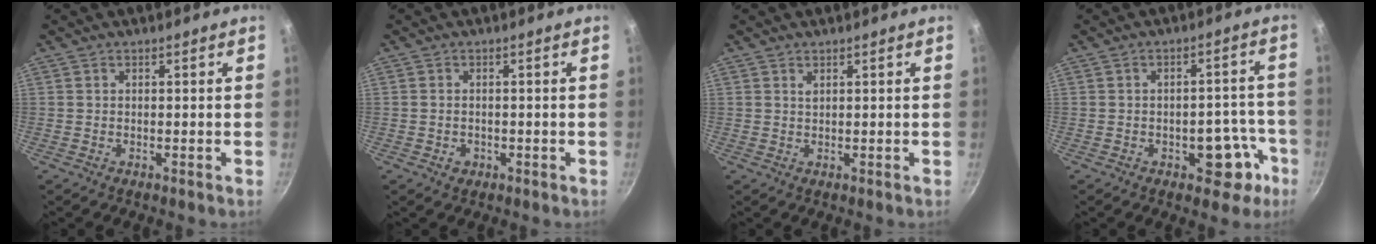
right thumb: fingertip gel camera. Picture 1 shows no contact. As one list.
[{"total": 1.7, "force": [-0.6, 1.4, 0.8], "torque": [-0.013, 0.002, -0.005]}, {"total": 0.9, "force": [0.6, 0.4, 0.6], "torque": [-0.010, -0.001, 0.012]}, {"total": 8.7, "force": [-3.9, 5.1, 5.8], "torque": [-0.018, 0.038, -0.043]}]